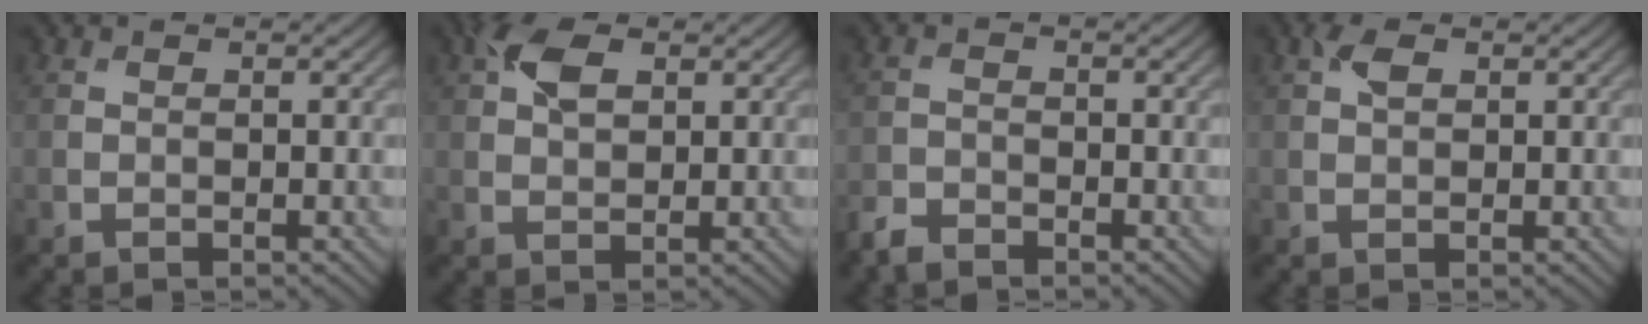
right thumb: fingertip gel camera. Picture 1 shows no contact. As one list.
[{"total": 4.5, "force": [1.8, 2.5, 3.2], "torque": [-0.073, 0.008, 0.030]}, {"total": 2.4, "force": [-2.1, 0.8, 0.7], "torque": [-0.018, -0.005, -0.052]}, {"total": 2.0, "force": [0.8, 1.1, 1.4], "torque": [-0.031, 0.005, 0.013]}]